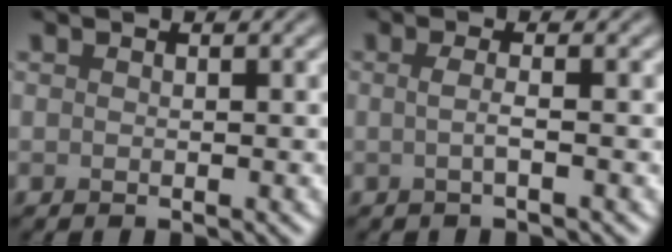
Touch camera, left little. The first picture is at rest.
{"total": 1.6, "force": [-0.6, 0.4, 1.4], "torque": [-0.022, -0.001, -0.016]}